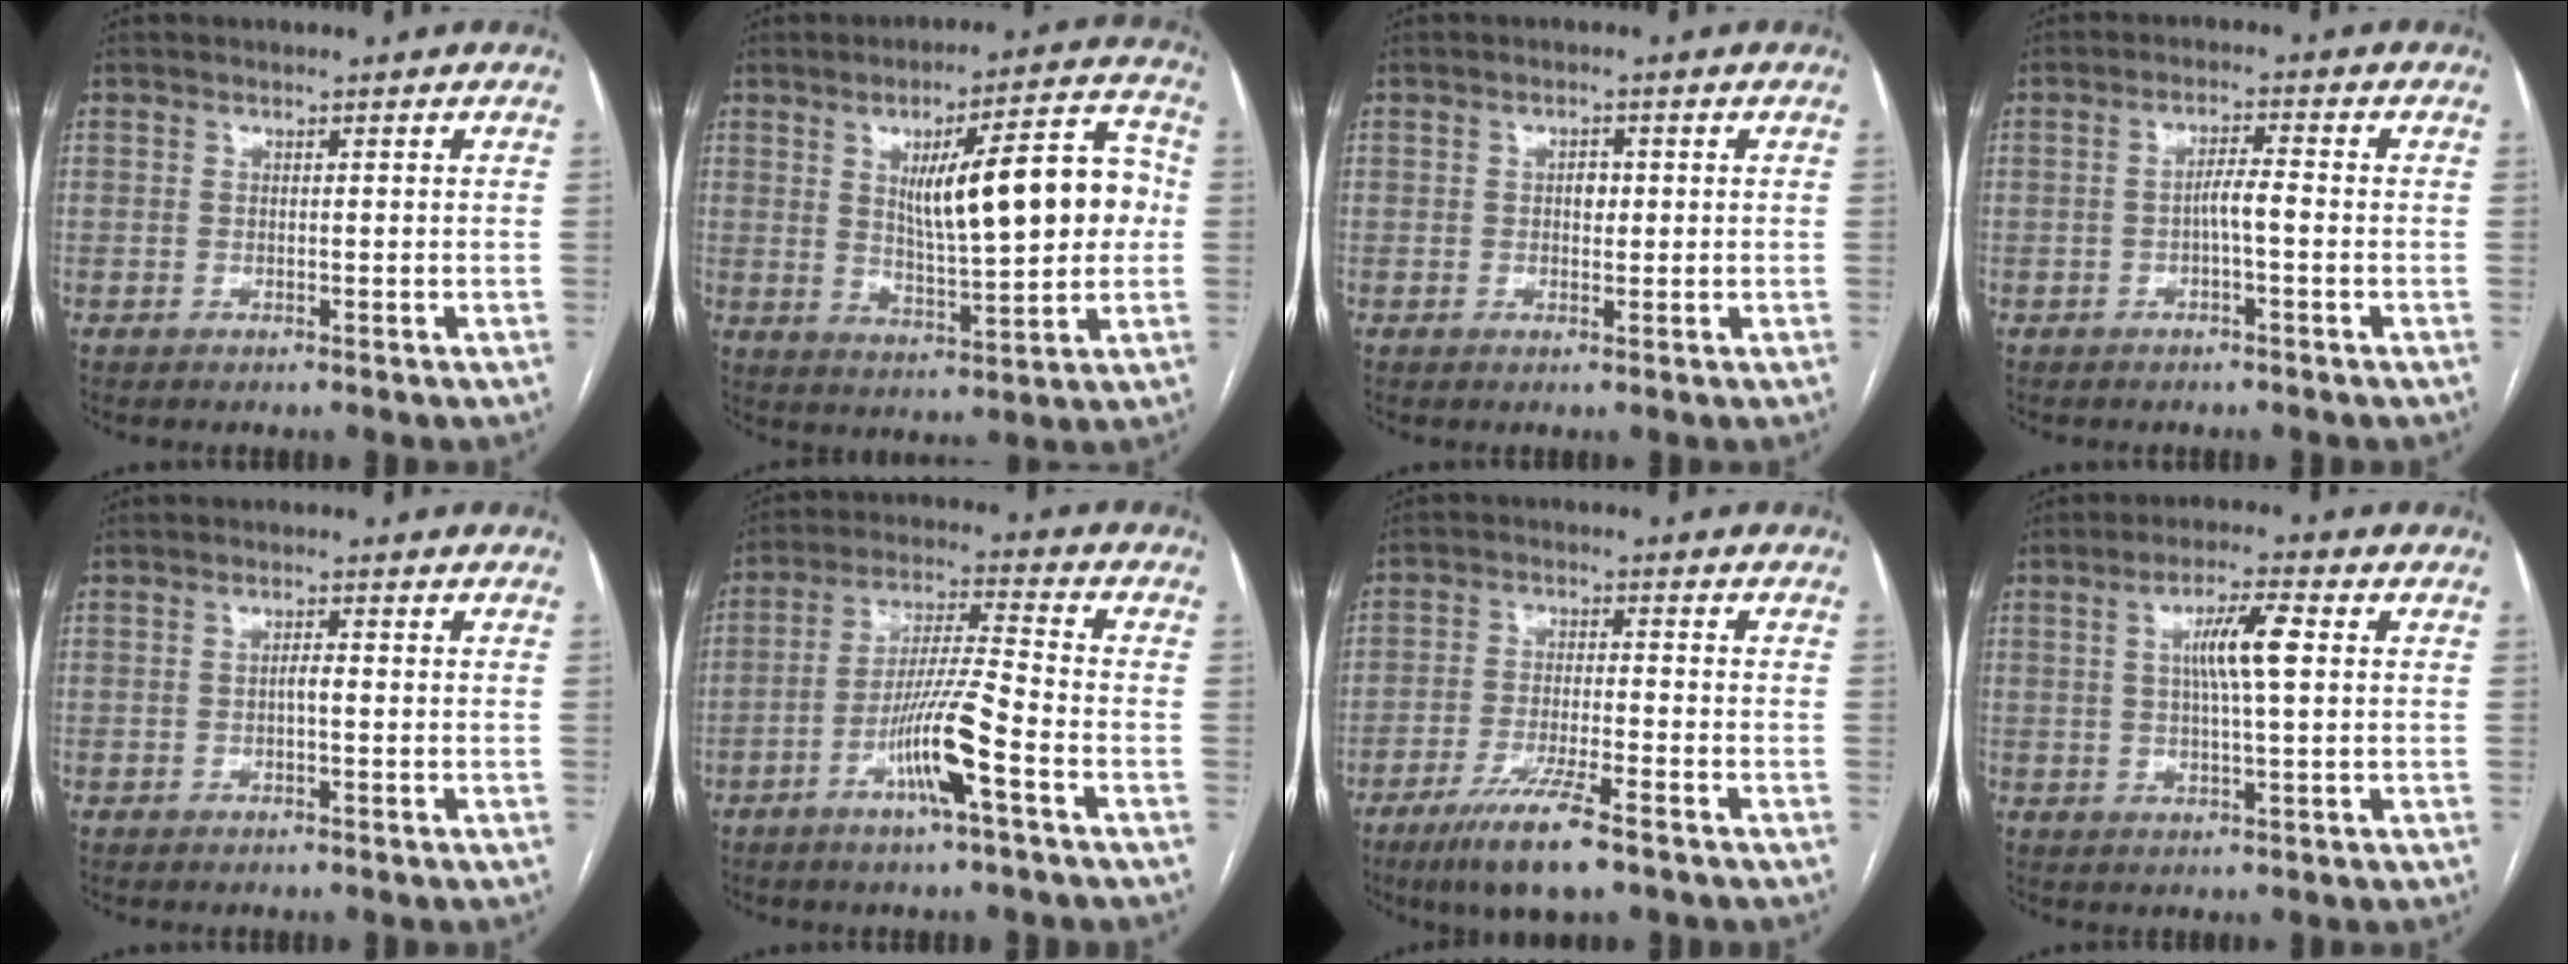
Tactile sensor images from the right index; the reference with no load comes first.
{"total": 15.7, "force": [2.2, 3.4, 15.1], "torque": [-0.217, 0.025, 0.039]}
{"total": 1.7, "force": [0.2, 1.1, 1.3], "torque": [-0.016, 0.002, 0.003]}
{"total": 3.0, "force": [-0.8, 0.3, 2.9], "torque": [-0.046, 0.005, -0.013]}
{"total": 1.2, "force": [-0.3, 0.2, 1.2], "torque": [-0.019, 0.003, -0.005]}
{"total": 10.3, "force": [-4.8, -0.1, 9.1], "torque": [-0.178, 0.001, -0.091]}
{"total": 11.0, "force": [-7.4, 1.6, 8.0], "torque": [-0.148, -0.024, -0.128]}
{"total": 6.8, "force": [1.3, 0.5, 6.6], "torque": [-0.119, 0.007, 0.023]}